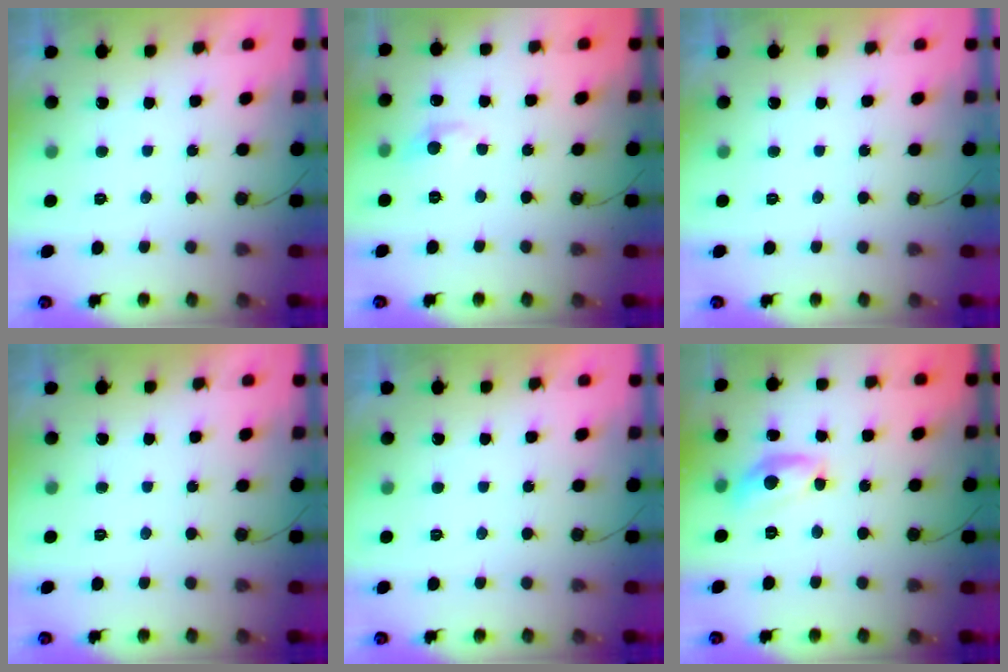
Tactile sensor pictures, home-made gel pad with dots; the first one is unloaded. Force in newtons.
{"total": 2.8, "press": 2.8, "slide": 0.4}
{"total": 0.0}
{"total": 0.0}
{"total": 0.0}
{"total": 11.1, "press": 11.1, "slide": 0.5}